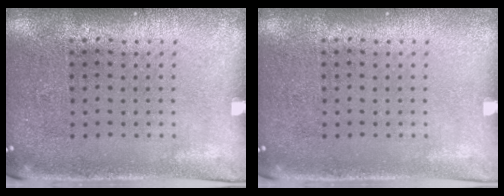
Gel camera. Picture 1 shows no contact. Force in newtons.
{"total": 0.0}